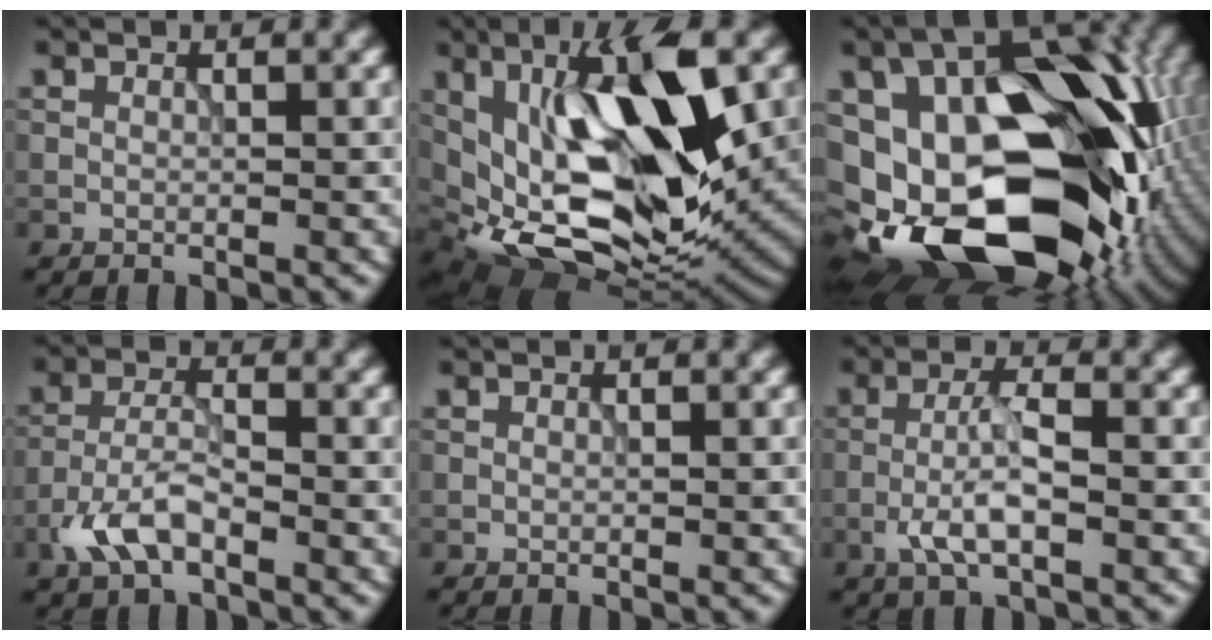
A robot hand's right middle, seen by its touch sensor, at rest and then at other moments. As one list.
[{"total": 14.2, "force": [1.1, 6.7, 12.5], "torque": [-0.215, -0.017, 0.021]}, {"total": 21.9, "force": [-4.2, 14.0, 16.4], "torque": [-0.286, -0.026, -0.048]}, {"total": 4.0, "force": [-2.4, 1.6, 2.8], "torque": [-0.061, 0.005, -0.056]}, {"total": 0.0}, {"total": 3.8, "force": [-1.5, 1.0, 3.4], "torque": [-0.069, 0.002, -0.034]}]